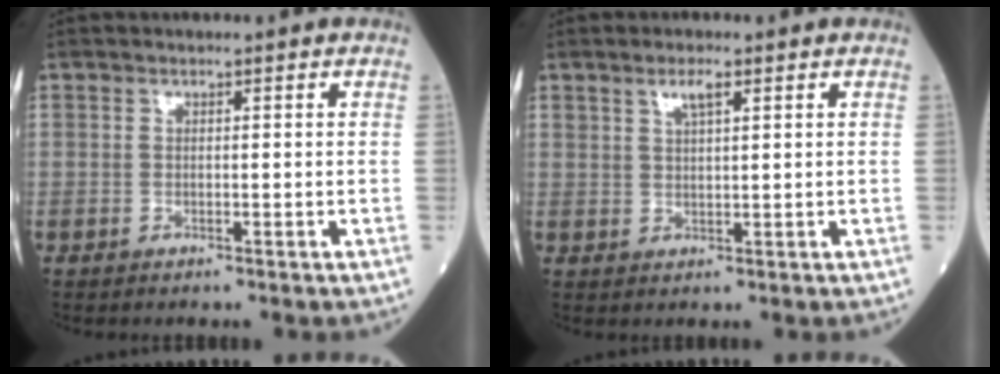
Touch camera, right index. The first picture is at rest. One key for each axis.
{"total": 2.6, "fx": 1.5, "fy": 0.6, "fz": 2.0, "tx": -0.041, "ty": 0.004, "tz": 0.030}